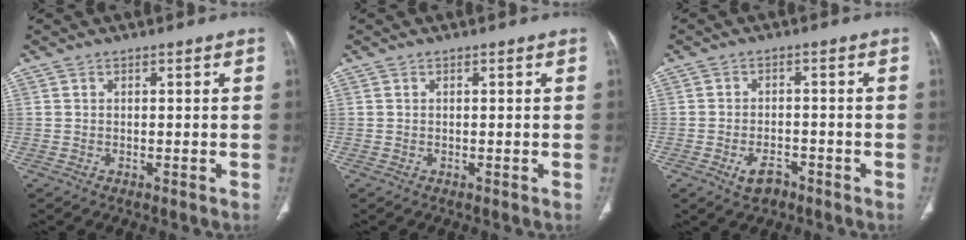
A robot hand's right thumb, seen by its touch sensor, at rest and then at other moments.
{"total": 0.0}
{"total": 4.2, "force": [-2.4, 2.5, 2.3], "torque": [-0.035, 0.014, -0.035]}